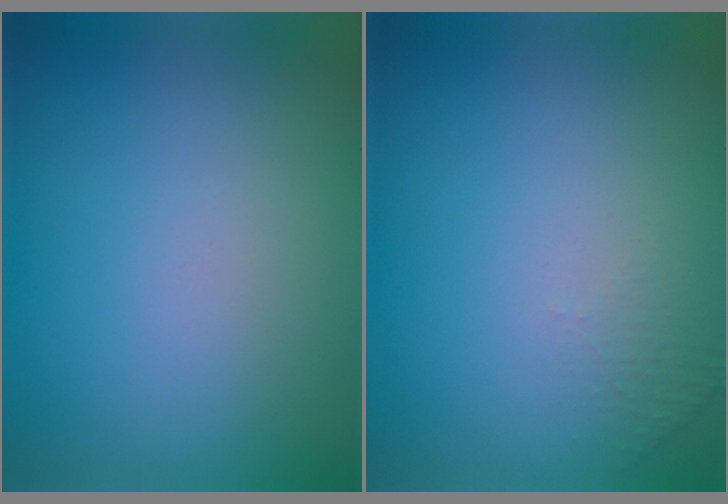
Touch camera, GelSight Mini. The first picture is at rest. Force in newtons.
{"total": 1.0, "press": 0.9, "slide": 0.3}